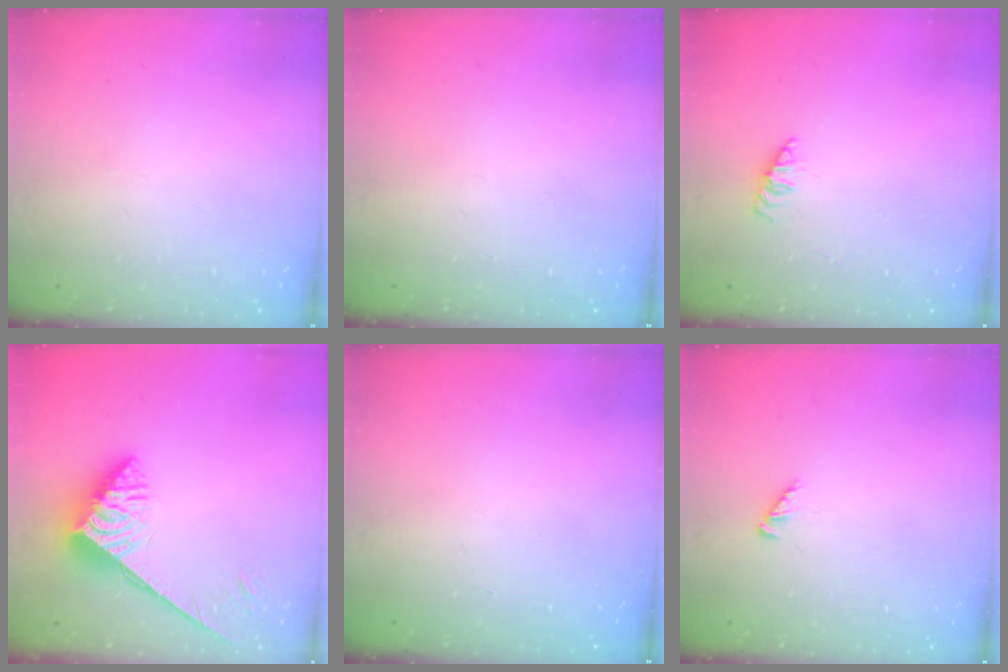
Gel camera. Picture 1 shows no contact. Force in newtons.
{"total": 0.0}
{"total": 1.8, "press": 1.8, "slide": 0.4}
{"total": 6.3, "press": 6.3, "slide": 0.4}
{"total": 0.0}
{"total": 2.0, "press": 2.0, "slide": 0.2}